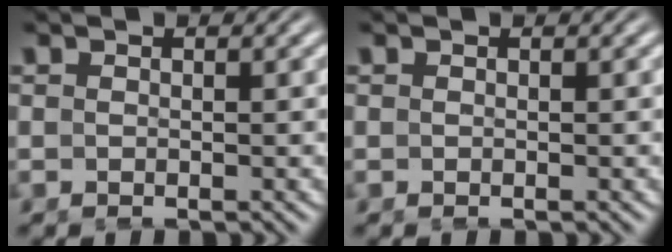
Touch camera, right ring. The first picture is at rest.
{"total": 0.0}